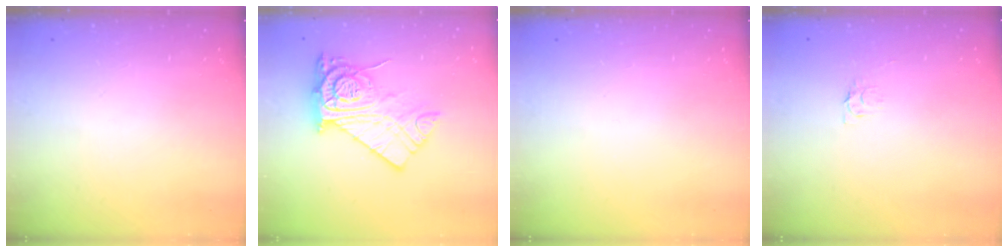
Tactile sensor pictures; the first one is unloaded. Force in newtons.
{"total": 16.3, "press": 16.3, "slide": 1.3}
{"total": 0.0}
{"total": 3.7, "press": 3.6, "slide": 0.4}